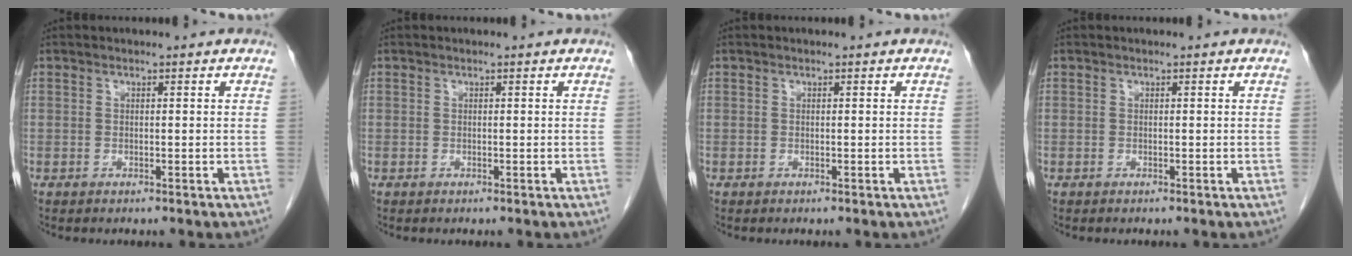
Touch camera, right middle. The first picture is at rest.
{"total": 0.0}
{"total": 0.0}
{"total": 0.0}